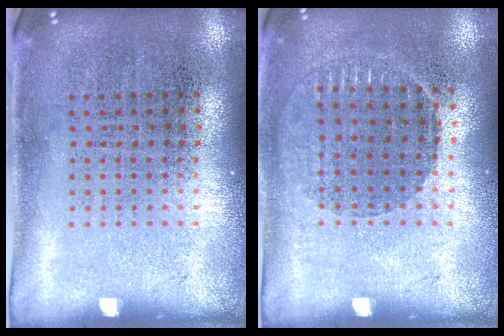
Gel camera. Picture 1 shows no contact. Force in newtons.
{"total": 1.0, "press": 0.9, "slide": 0.4}